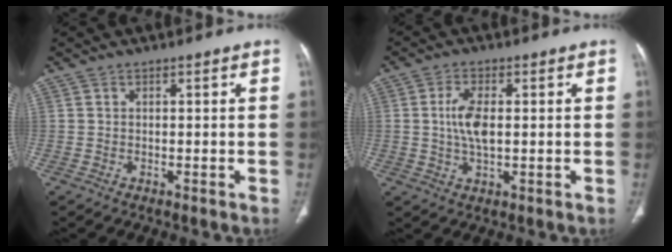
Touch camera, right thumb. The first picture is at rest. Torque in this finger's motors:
{"motor_torque": [1.22, 1.16, 1.11, -0.25, 0.06]}